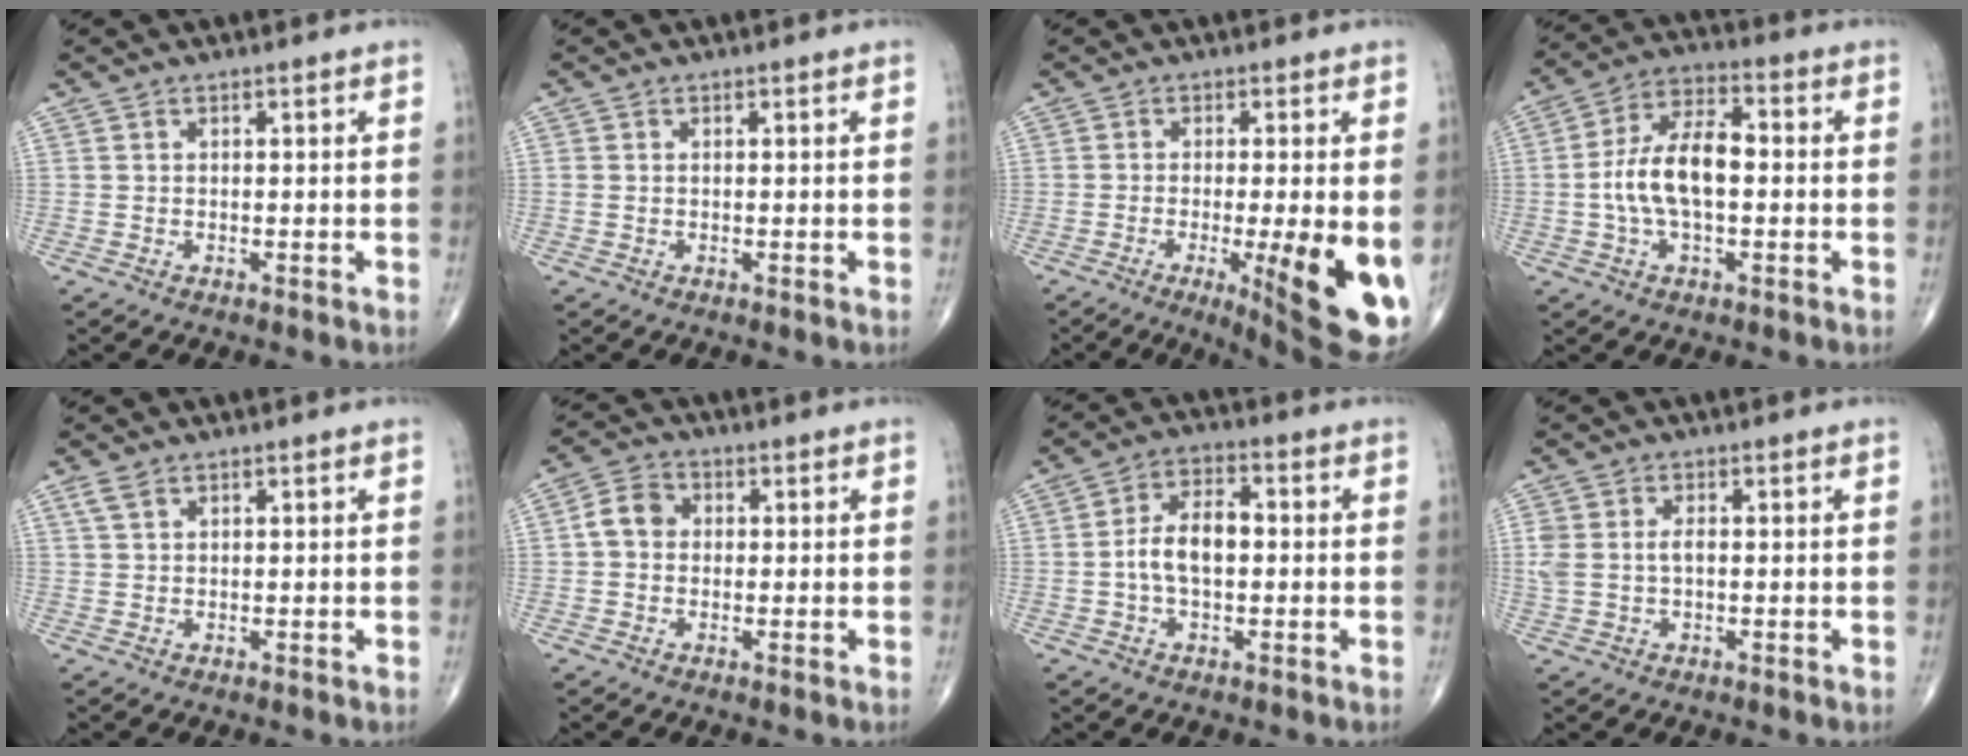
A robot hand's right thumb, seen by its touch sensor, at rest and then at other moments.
{"total": 0.5, "force": [0.0, 0.4, 0.3], "torque": [-0.009, 0.005, 0.003]}
{"total": 16.7, "force": [-4.2, 3.7, 15.7], "torque": [-0.174, -0.026, -0.045]}
{"total": 12.1, "force": [-0.7, 6.0, 10.4], "torque": [-0.198, 0.030, -0.020]}
{"total": 1.9, "force": [1.2, 1.0, 1.1], "torque": [-0.027, 0.008, 0.029]}
{"total": 4.9, "force": [0.2, 4.1, 2.7], "torque": [-0.039, 0.014, -0.007]}
{"total": 8.0, "force": [-0.4, 4.4, 6.6], "torque": [-0.119, 0.022, -0.016]}
{"total": 4.3, "force": [0.2, 2.6, 3.4], "torque": [-0.087, 0.013, 0.007]}